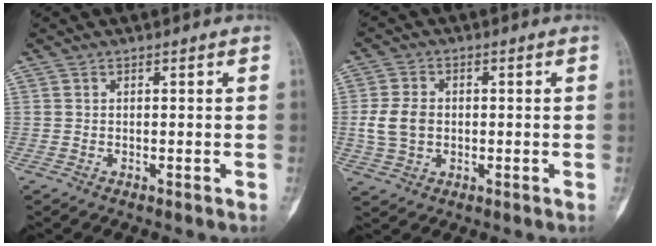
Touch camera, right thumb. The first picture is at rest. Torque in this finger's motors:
{"motor_torque": [-0.37, 0.39, 0.06, -0.05, 0.00]}